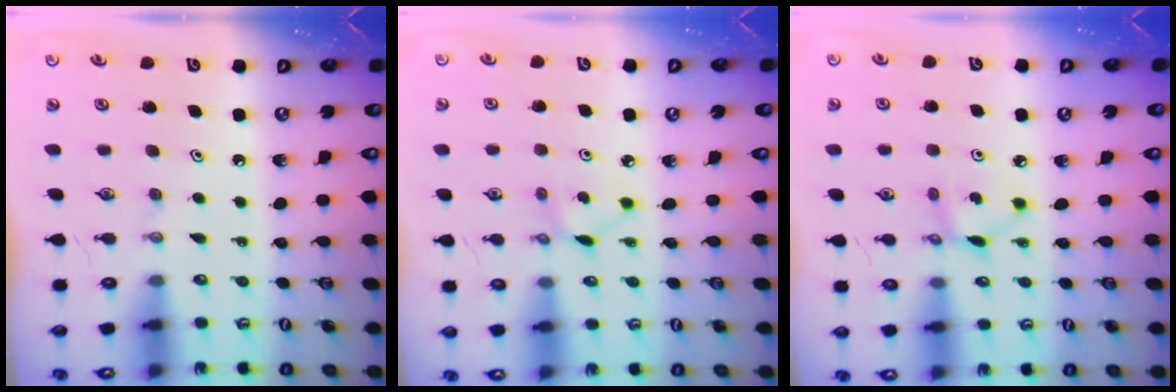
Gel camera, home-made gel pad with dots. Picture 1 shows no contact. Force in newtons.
{"total": 1.9, "press": 1.9, "slide": 0.2}
{"total": 3.4, "press": 3.4, "slide": 0.1}